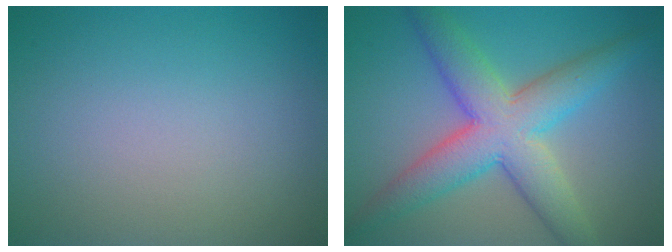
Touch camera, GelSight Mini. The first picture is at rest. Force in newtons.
{"total": 7.8, "press": 7.8, "slide": 0.3}